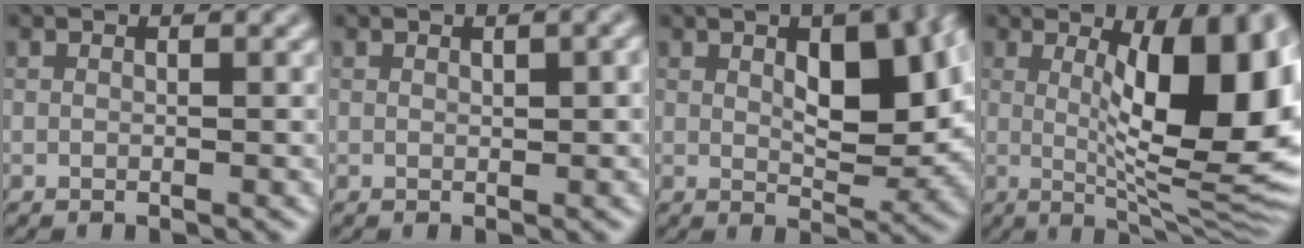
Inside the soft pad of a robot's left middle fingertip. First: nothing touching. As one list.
[{"total": 1.3, "force": [0.4, 0.3, 1.2], "torque": [-0.018, 0.003, 0.008]}, {"total": 8.2, "force": [1.6, 3.9, 7.0], "torque": [-0.102, 0.002, 0.033]}, {"total": 11.9, "force": [1.5, 3.1, 11.4], "torque": [-0.153, -0.008, 0.029]}]